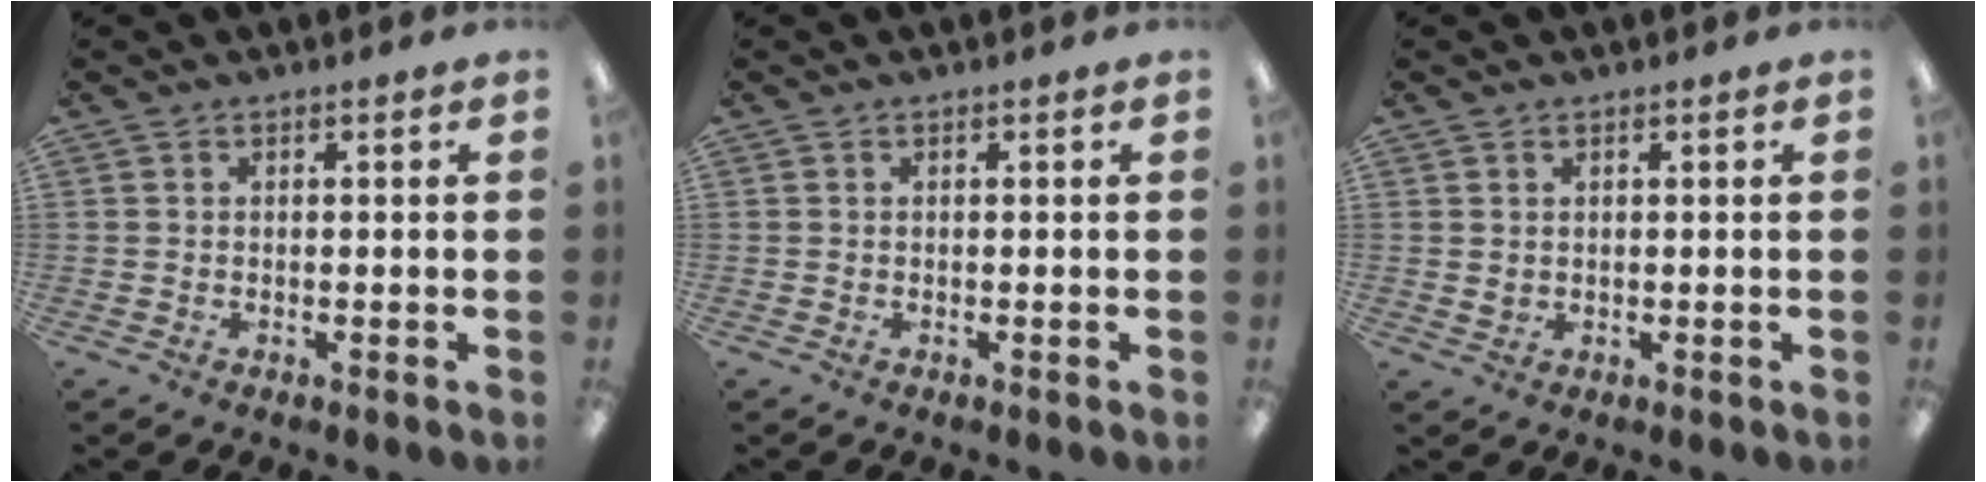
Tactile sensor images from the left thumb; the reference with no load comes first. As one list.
[{"total": 0.0}, {"total": 1.2, "force": [0.8, 0.9, 0.3], "torque": [-0.007, 0.002, 0.014]}]